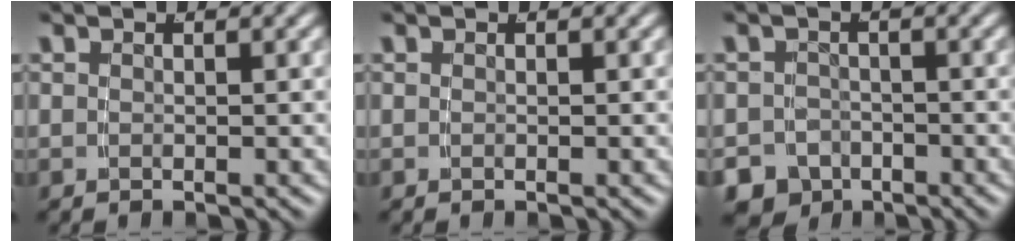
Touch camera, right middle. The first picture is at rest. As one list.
[{"total": 0.0}, {"total": 7.4, "force": [-4.6, 5.6, 1.7], "torque": [-0.024, -0.030, -0.075]}]